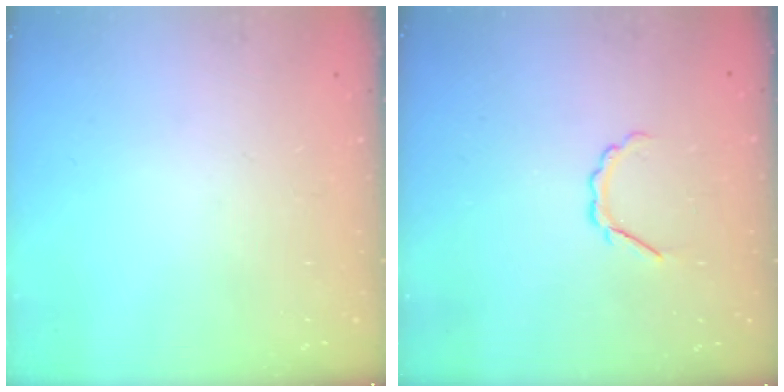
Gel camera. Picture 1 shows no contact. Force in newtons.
{"total": 3.3, "press": 3.1, "slide": 1.1}